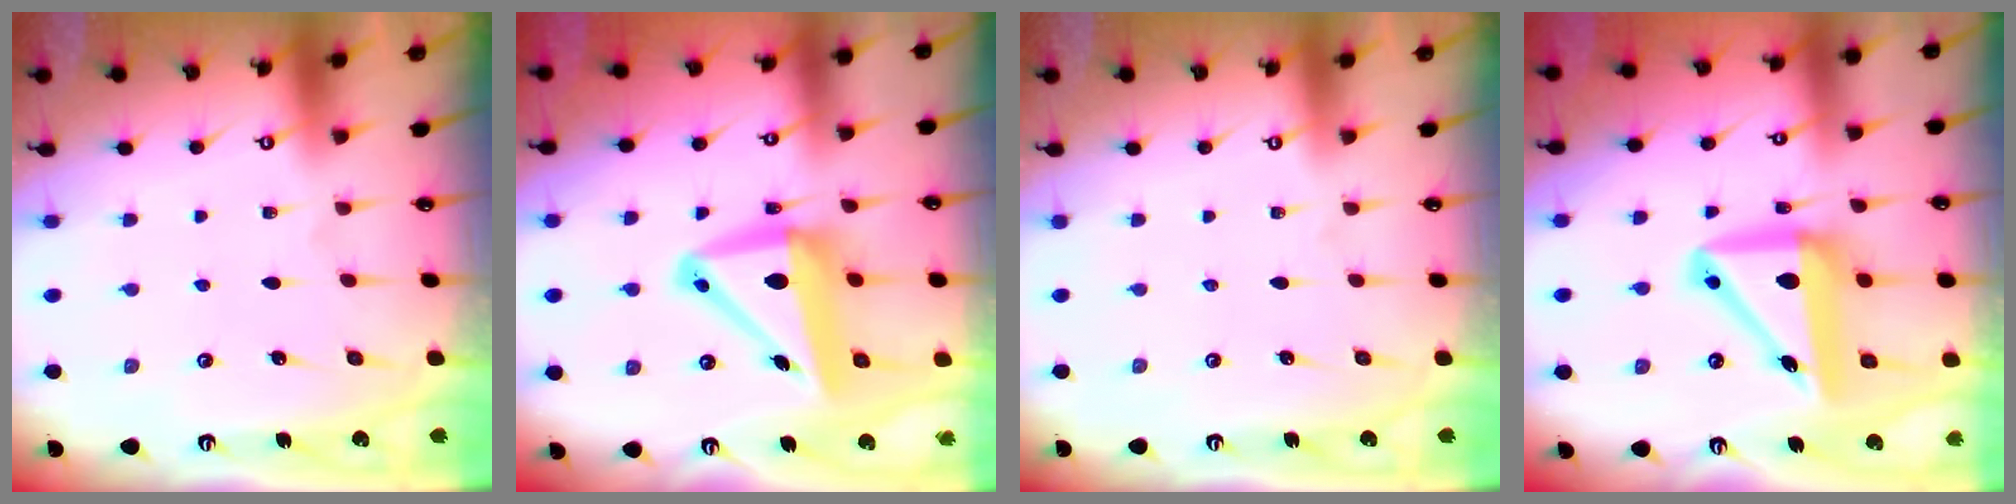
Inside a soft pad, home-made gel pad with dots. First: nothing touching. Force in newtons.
{"total": 12.7, "press": 12.1, "slide": 3.8}
{"total": 0.0}
{"total": 13.8, "press": 13.3, "slide": 3.9}